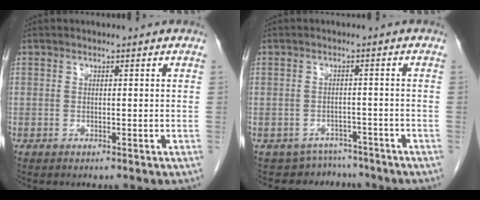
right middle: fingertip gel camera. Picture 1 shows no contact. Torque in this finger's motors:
{"motor_torque": [0.05, -0.03, -0.09, -0.01]}